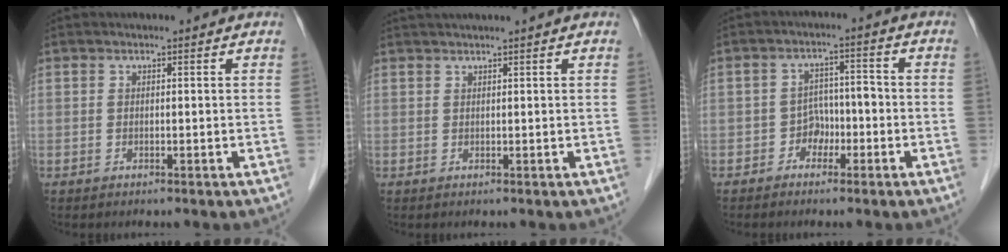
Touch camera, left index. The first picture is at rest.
{"total": 2.8, "force": [2.3, -0.8, 1.3], "torque": [-0.017, 0.020, 0.046]}
{"total": 3.6, "force": [-1.9, 2.6, 1.6], "torque": [-0.023, 0.015, -0.035]}